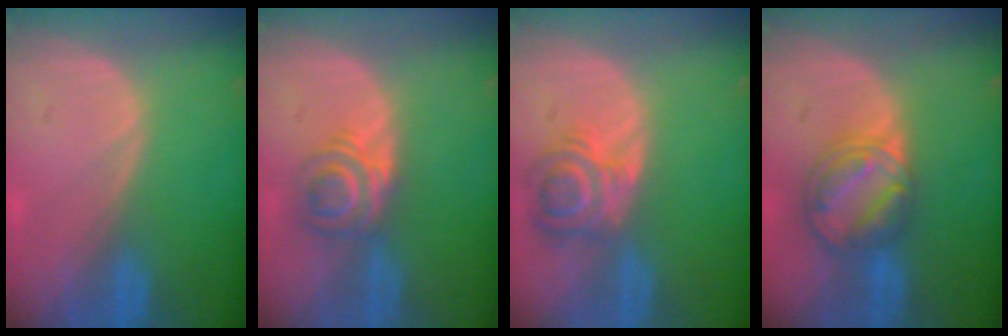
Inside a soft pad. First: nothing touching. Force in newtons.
{"total": 5.9, "press": 4.9, "slide": 3.3}
{"total": 5.6, "press": 5.6, "slide": 0.5}
{"total": 8.2, "press": 7.0, "slide": 4.3}